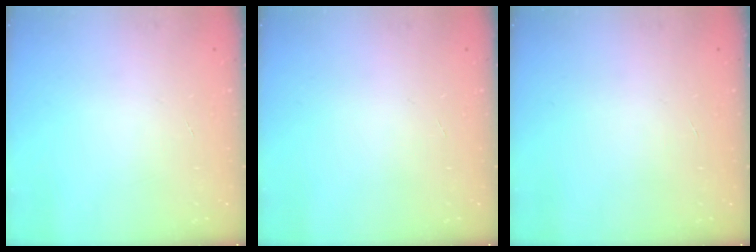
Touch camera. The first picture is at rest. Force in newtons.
{"total": 0.0}
{"total": 0.0}